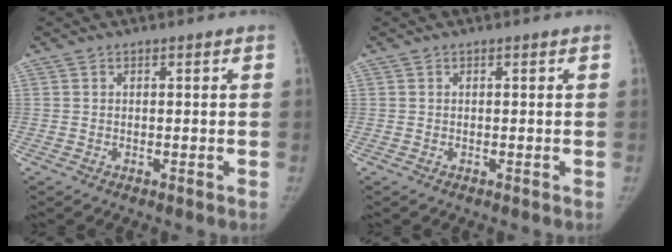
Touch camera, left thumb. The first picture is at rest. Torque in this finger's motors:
{"motor_torque": [0.00, 0.00, 0.19, -0.08, 0.00]}